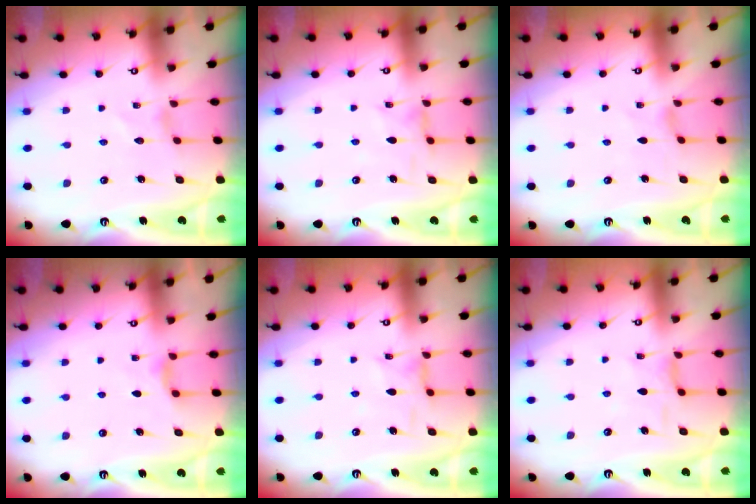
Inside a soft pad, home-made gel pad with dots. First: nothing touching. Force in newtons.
{"total": 1.7, "press": 1.7, "slide": 0.2}
{"total": 0.8, "press": 0.8, "slide": 0.2}
{"total": 4.4, "press": 4.3, "slide": 0.7}
{"total": 1.7, "press": 1.6, "slide": 0.4}
{"total": 5.3, "press": 5.3, "slide": 0.3}